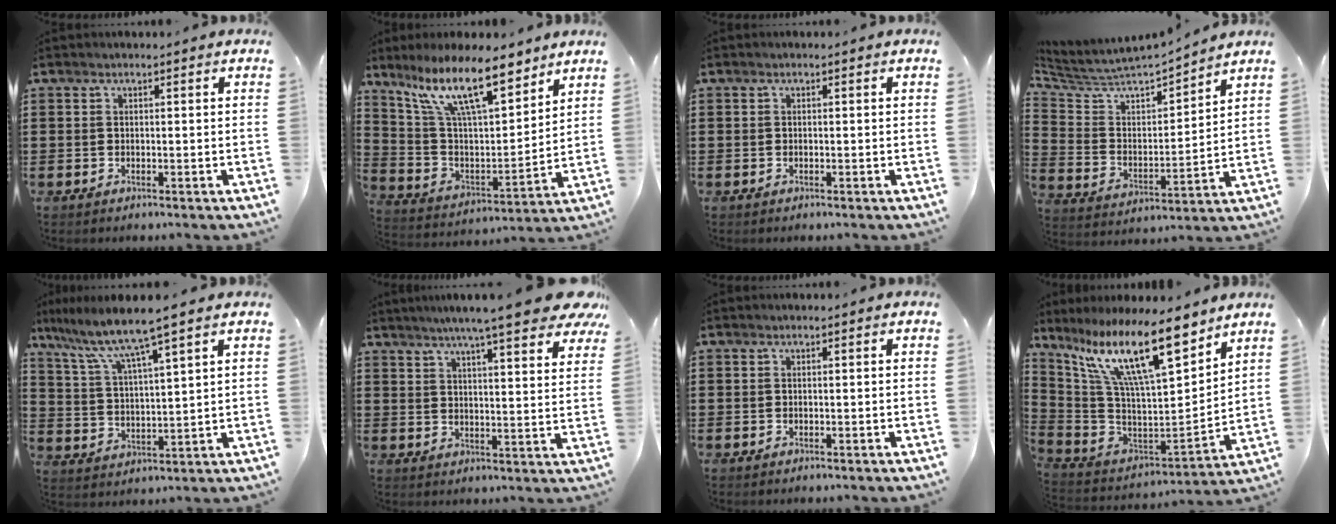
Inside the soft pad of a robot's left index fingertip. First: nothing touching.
{"total": 14.2, "force": [10.2, 3.5, 9.2], "torque": [-0.196, -0.036, 0.179]}
{"total": 0.0}
{"total": 5.0, "force": [4.6, 1.3, 1.4], "torque": [-0.058, -0.039, 0.070]}
{"total": 7.5, "force": [5.9, -0.1, 4.6], "torque": [-0.112, -0.033, 0.096]}
{"total": 9.3, "force": [7.6, 0.2, 5.4], "torque": [-0.113, -0.030, 0.128]}
{"total": 0.0}
{"total": 17.1, "force": [11.1, 4.0, 12.5], "torque": [-0.269, -0.057, 0.188]}